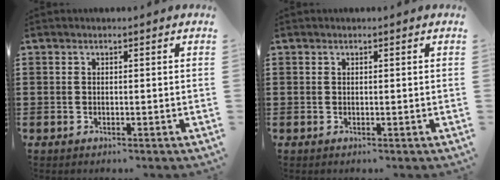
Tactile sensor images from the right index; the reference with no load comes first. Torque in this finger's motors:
{"motor_torque": [-0.05, 0.26, 0.05, 0.01]}